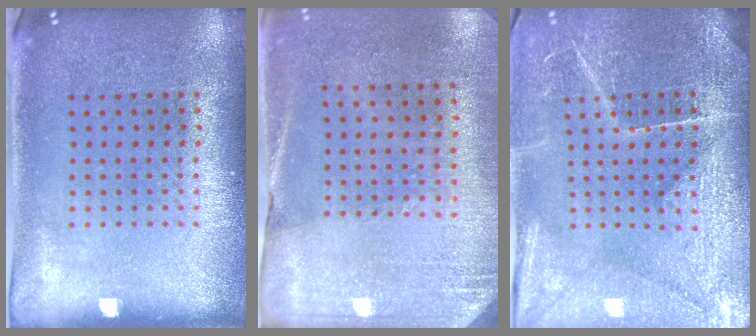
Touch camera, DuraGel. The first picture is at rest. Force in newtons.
{"total": 2.6, "press": 2.3, "slide": 1.3}
{"total": 3.8, "press": 3.6, "slide": 1.1}